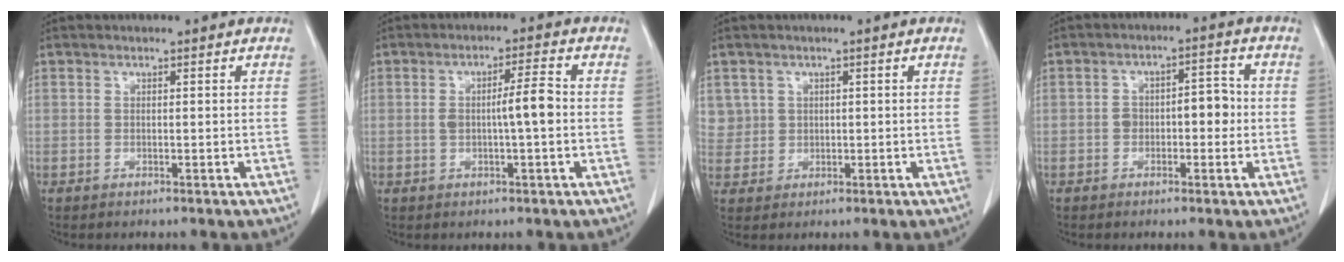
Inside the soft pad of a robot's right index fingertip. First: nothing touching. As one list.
[{"total": 4.9, "force": [-0.4, 0.4, 4.8], "torque": [-0.084, 0.010, -0.004]}, {"total": 3.0, "force": [1.0, 2.8, -0.3], "torque": [0.023, 0.005, 0.016]}, {"total": 4.8, "force": [-0.8, 2.6, 4.0], "torque": [-0.058, 0.023, -0.013]}]